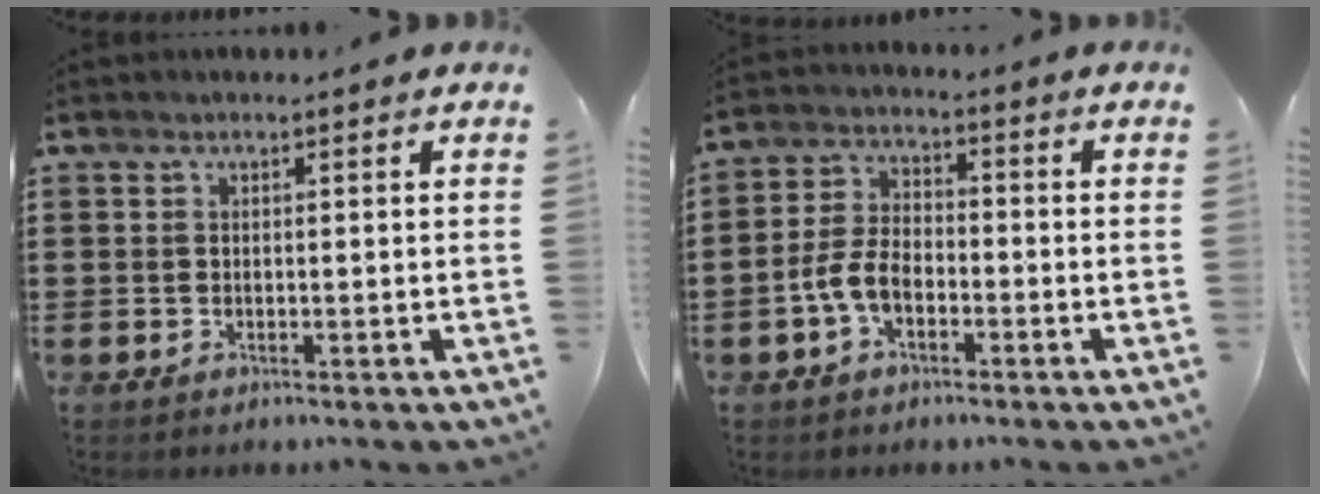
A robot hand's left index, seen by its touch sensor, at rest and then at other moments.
{"total": 5.5, "force": [-2.5, 2.9, 3.9], "torque": [-0.103, 0.000, -0.055]}